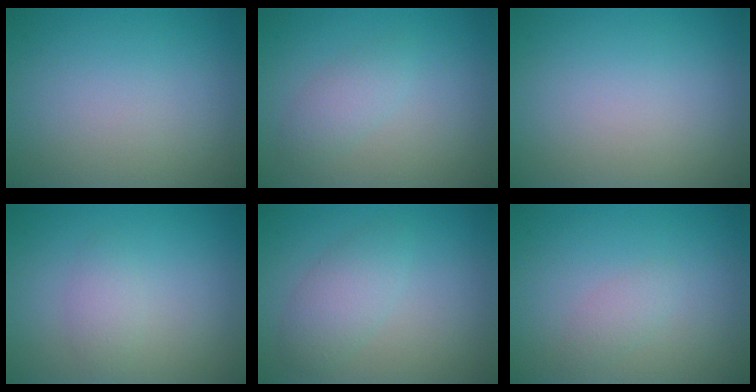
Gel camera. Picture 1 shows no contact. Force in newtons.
{"total": 1.8, "press": 1.8, "slide": 0.1}
{"total": 0.0}
{"total": 1.6, "press": 1.6, "slide": 0.0}
{"total": 2.7, "press": 2.6, "slide": 0.1}
{"total": 1.1, "press": 1.1, "slide": 0.0}